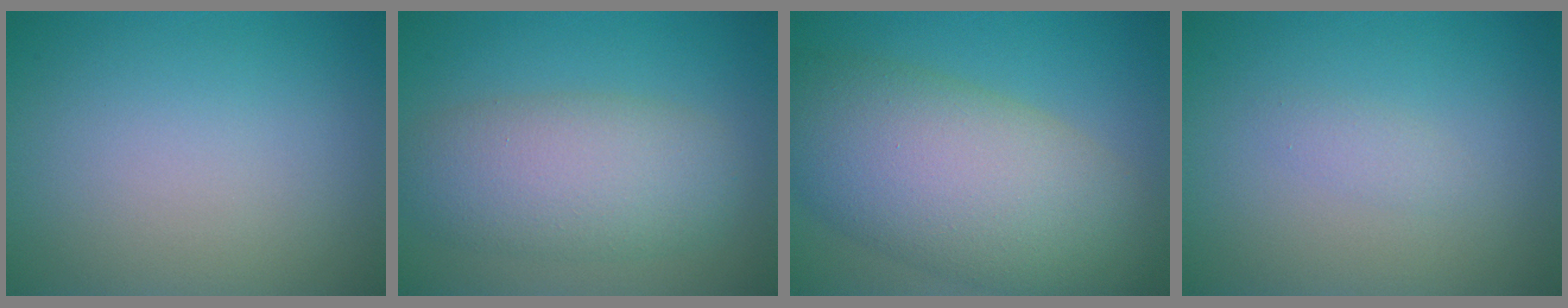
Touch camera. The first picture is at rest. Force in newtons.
{"total": 6.4, "press": 6.4, "slide": 0.2}
{"total": 11.6, "press": 11.6, "slide": 0.5}
{"total": 0.9, "press": 0.9, "slide": 0.0}